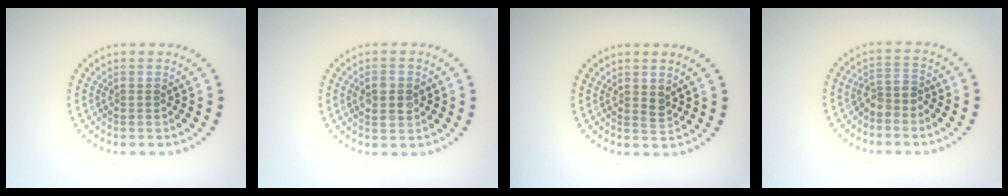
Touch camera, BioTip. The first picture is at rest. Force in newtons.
{"total": 2.7, "press": 2.7, "slide": 0.1}
{"total": 1.0, "press": 1.0, "slide": 0.3}
{"total": 2.0, "press": 1.5, "slide": 1.3}